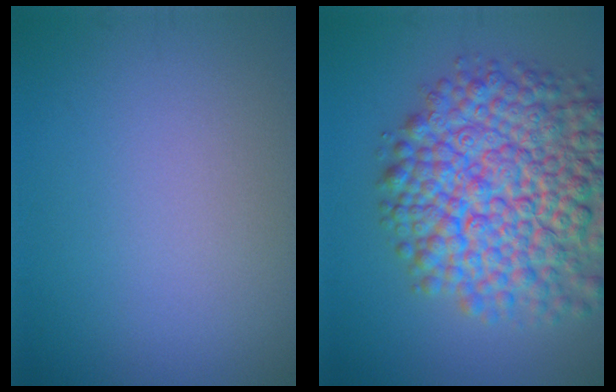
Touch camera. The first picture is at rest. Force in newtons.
{"total": 12.4, "press": 12.4, "slide": 0.5}